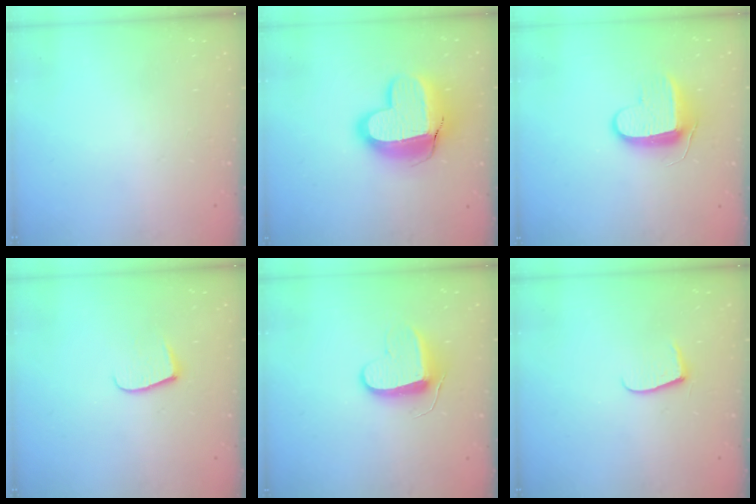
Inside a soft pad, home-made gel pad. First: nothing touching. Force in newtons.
{"total": 17.3, "press": 17.2, "slide": 1.3}
{"total": 9.2, "press": 9.2, "slide": 0.9}
{"total": 7.7, "press": 7.7, "slide": 0.6}
{"total": 9.5, "press": 9.5, "slide": 0.2}
{"total": 6.8, "press": 6.8, "slide": 0.6}